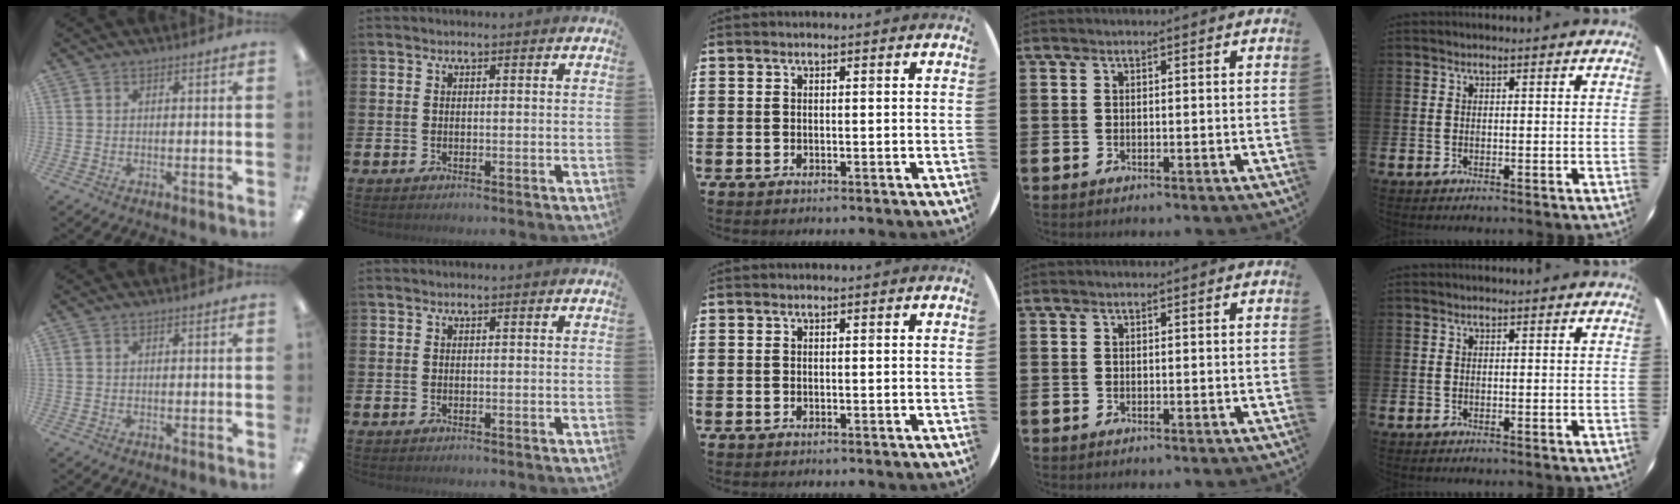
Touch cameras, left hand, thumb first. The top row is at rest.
{}